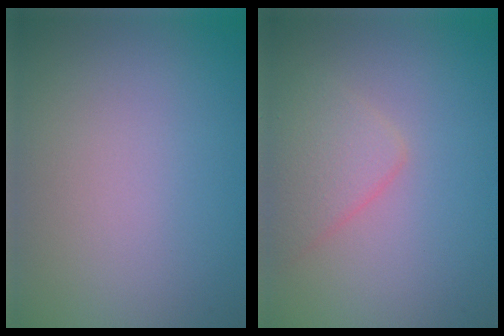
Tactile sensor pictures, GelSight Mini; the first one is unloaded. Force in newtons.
{"total": 2.7, "press": 2.7, "slide": 0.1}